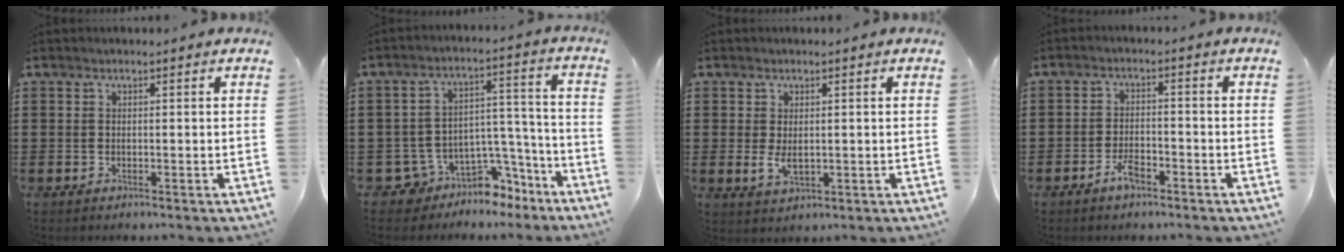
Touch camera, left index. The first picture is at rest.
{"total": 7.6, "force": [-6.3, 4.1, 1.5], "torque": [-0.025, 0.028, -0.112]}
{"total": 2.9, "force": [0.2, 1.5, 2.6], "torque": [-0.051, -0.003, 0.000]}
{"total": 3.8, "force": [-2.5, 1.4, 2.5], "torque": [-0.049, 0.007, -0.049]}